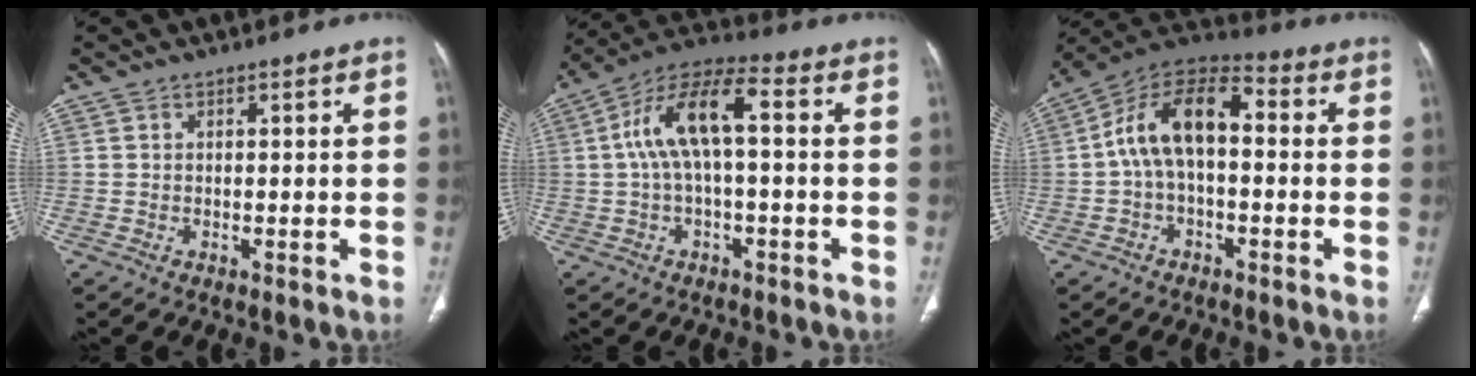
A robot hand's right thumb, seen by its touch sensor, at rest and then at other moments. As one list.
[{"total": 11.7, "force": [0.9, 4.6, 10.7], "torque": [-0.214, 0.041, 0.010]}, {"total": 13.1, "force": [0.2, 7.2, 10.9], "torque": [-0.182, 0.044, -0.011]}]